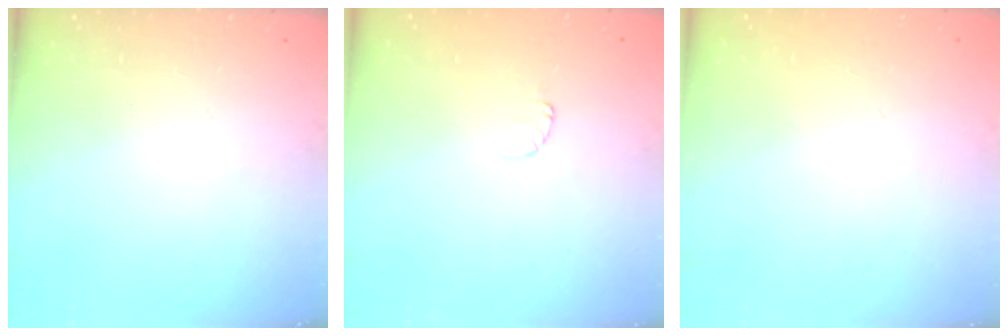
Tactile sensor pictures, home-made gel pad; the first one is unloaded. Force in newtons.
{"total": 3.5, "press": 3.5, "slide": 0.4}
{"total": 0.6, "press": 0.5, "slide": 0.1}